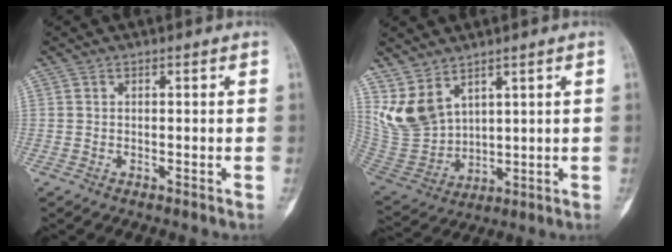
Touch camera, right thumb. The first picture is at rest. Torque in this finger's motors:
{"motor_torque": [0.79, 0.95, 0.06, 0.10, 0.04]}